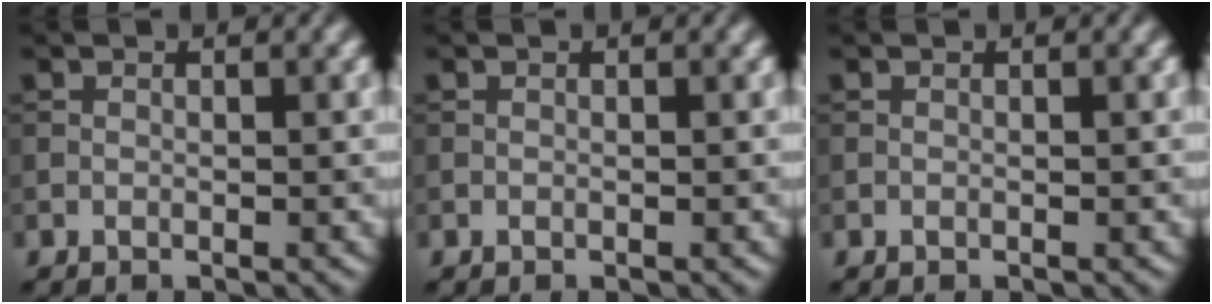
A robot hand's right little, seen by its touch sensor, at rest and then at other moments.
{"total": 0.0}
{"total": 0.0}